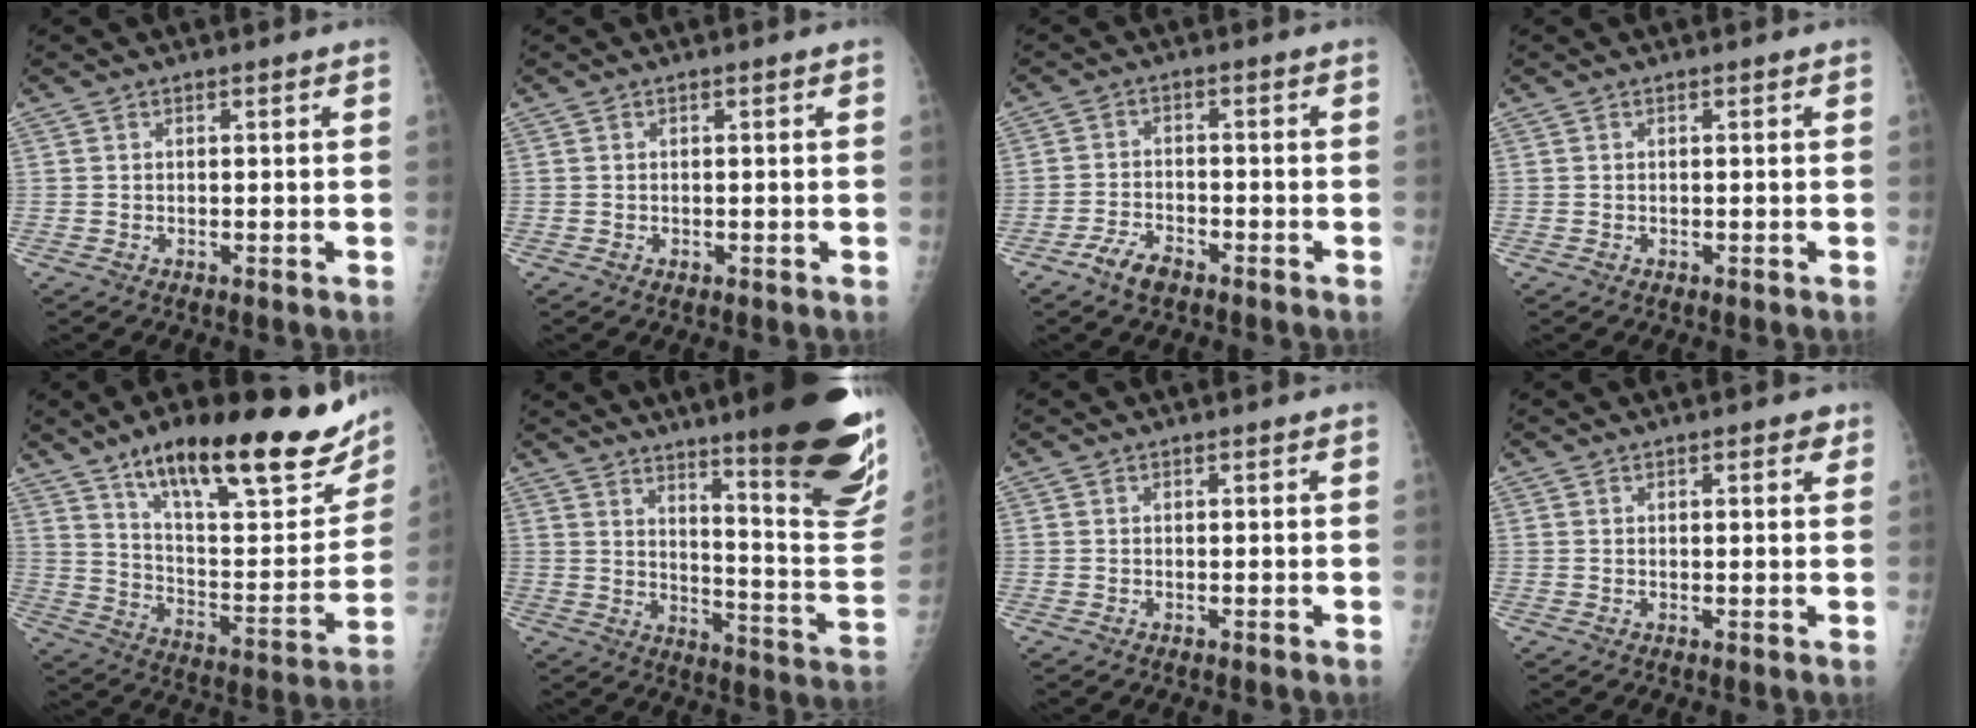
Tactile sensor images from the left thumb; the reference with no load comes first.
{"total": 0.5, "force": [-0.2, 0.4, 0.3], "torque": [-0.003, 0.001, -0.002]}
{"total": 4.7, "force": [-3.4, 2.1, 2.5], "torque": [-0.053, 0.019, -0.061]}
{"total": 0.0}
{"total": 29.1, "force": [18.9, 8.8, 20.3], "torque": [-0.259, -0.060, 0.290]}
{"total": 27.4, "force": [16.5, 4.0, 21.5], "torque": [-0.239, -0.086, 0.235]}
{"total": 0.0}
{"total": 2.1, "force": [1.2, 0.9, 1.5], "torque": [-0.011, -0.002, 0.012]}